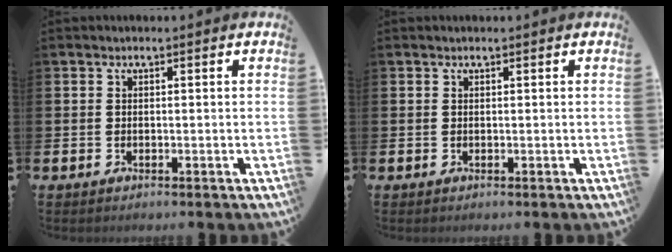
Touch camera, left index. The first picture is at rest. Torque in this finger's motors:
{"motor_torque": [0.50, -1.04, -0.12, 0.00]}